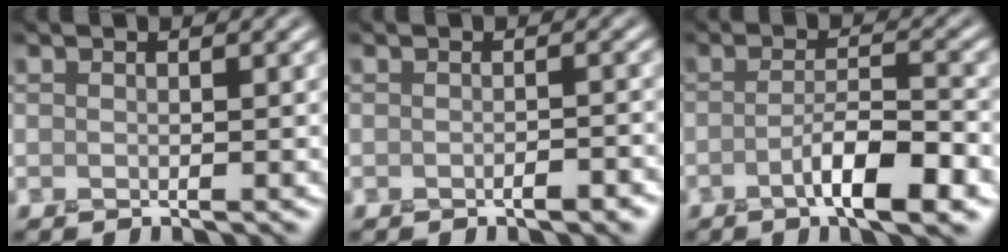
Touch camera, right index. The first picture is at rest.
{"total": 1.4, "force": [-0.6, 0.5, 1.2], "torque": [-0.014, 0.002, -0.010]}
{"total": 5.3, "force": [-2.0, 1.1, 4.8], "torque": [-0.077, 0.009, -0.037]}